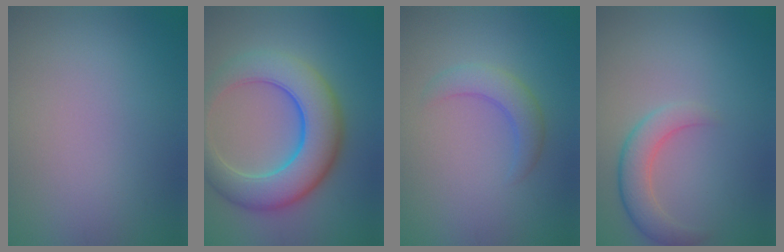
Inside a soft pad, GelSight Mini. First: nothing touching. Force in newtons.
{"total": 9.0, "press": 9.0, "slide": 0.3}
{"total": 2.9, "press": 2.9, "slide": 0.1}
{"total": 3.4, "press": 3.4, "slide": 0.2}